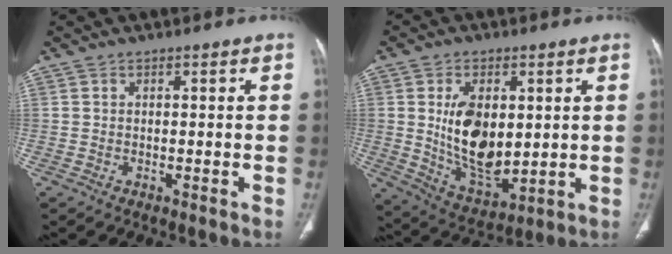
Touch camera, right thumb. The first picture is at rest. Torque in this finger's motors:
{"motor_torque": [2.41, 1.44, 1.21, -1.50, 0.32]}